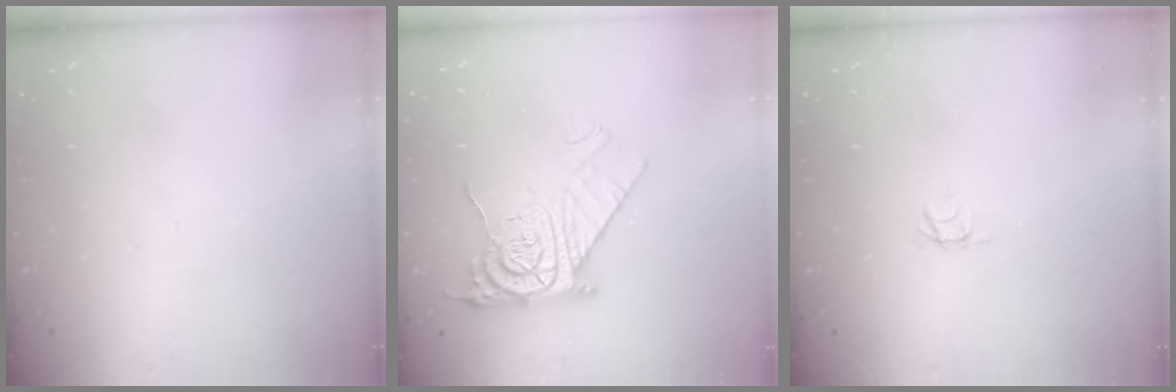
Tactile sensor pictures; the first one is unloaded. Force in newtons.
{"total": 12.3, "press": 12.3, "slide": 1.2}
{"total": 1.8, "press": 1.8, "slide": 0.1}